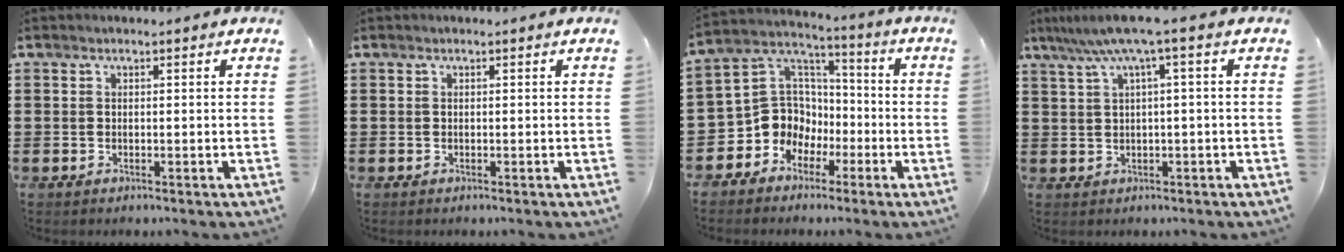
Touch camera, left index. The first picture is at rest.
{"total": 0.0}
{"total": 9.2, "force": [-2.9, 8.5, 2.0], "torque": [-0.089, -0.002, -0.055]}
{"total": 5.3, "force": [1.7, -0.4, 5.0], "torque": [-0.099, -0.005, 0.027]}